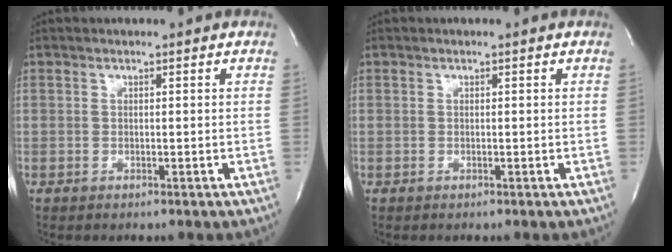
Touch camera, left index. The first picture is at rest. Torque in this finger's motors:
{"motor_torque": [-0.14, 0.03, 0.01, 0.02]}